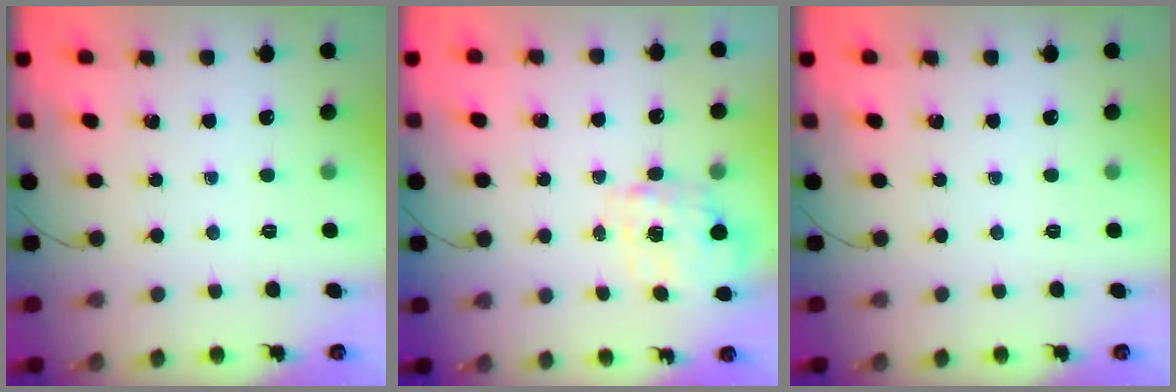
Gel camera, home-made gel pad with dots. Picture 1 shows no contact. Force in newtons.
{"total": 3.9, "press": 3.9, "slide": 0.8}
{"total": 0.0}